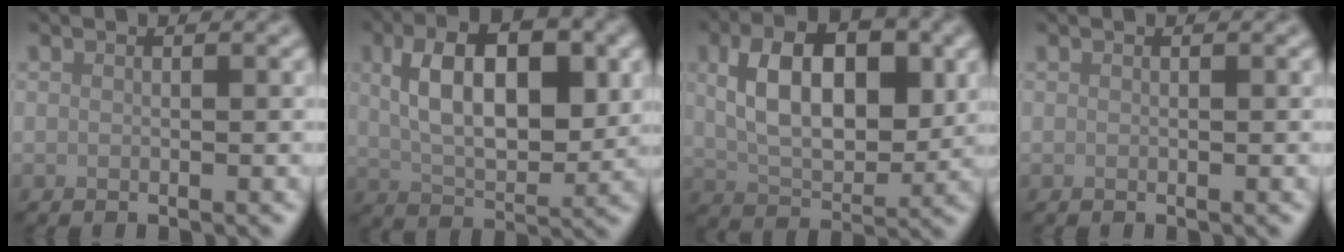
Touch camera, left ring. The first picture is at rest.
{"total": 8.9, "force": [1.8, 4.4, 7.5], "torque": [-0.115, 0.010, 0.027]}
{"total": 8.7, "force": [1.7, 4.9, 7.0], "torque": [-0.111, 0.007, 0.027]}
{"total": 0.0}